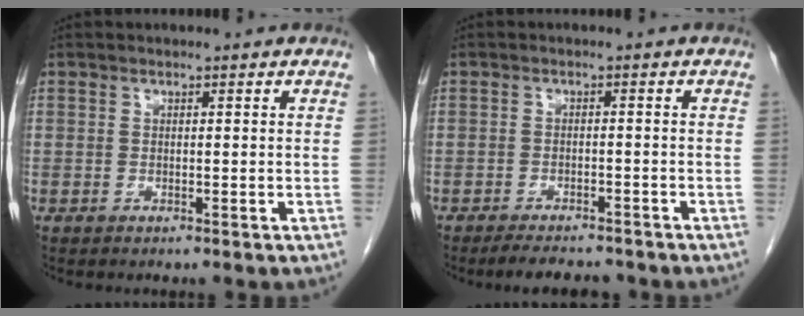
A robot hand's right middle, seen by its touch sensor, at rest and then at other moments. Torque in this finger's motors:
{"motor_torque": [0.93, -0.52, 0.11, 0.02]}